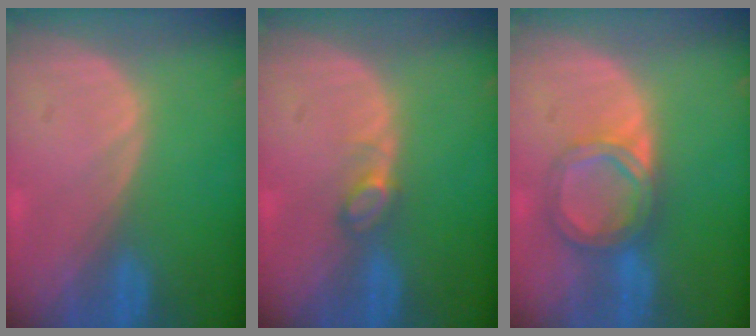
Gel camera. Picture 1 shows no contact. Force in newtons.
{"total": 2.2, "press": 2.2, "slide": 0.3}
{"total": 6.1, "press": 5.4, "slide": 3.0}